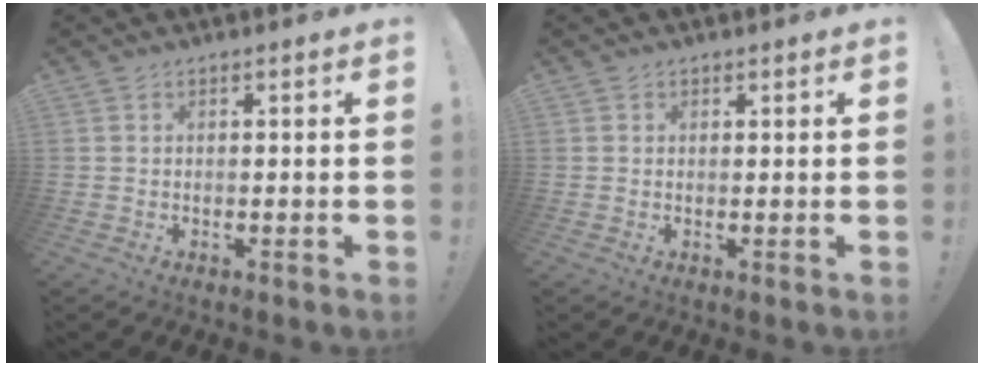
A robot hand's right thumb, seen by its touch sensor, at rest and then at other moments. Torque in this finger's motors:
{"motor_torque": [0.24, 0.13, -0.05, -0.04, -0.02]}